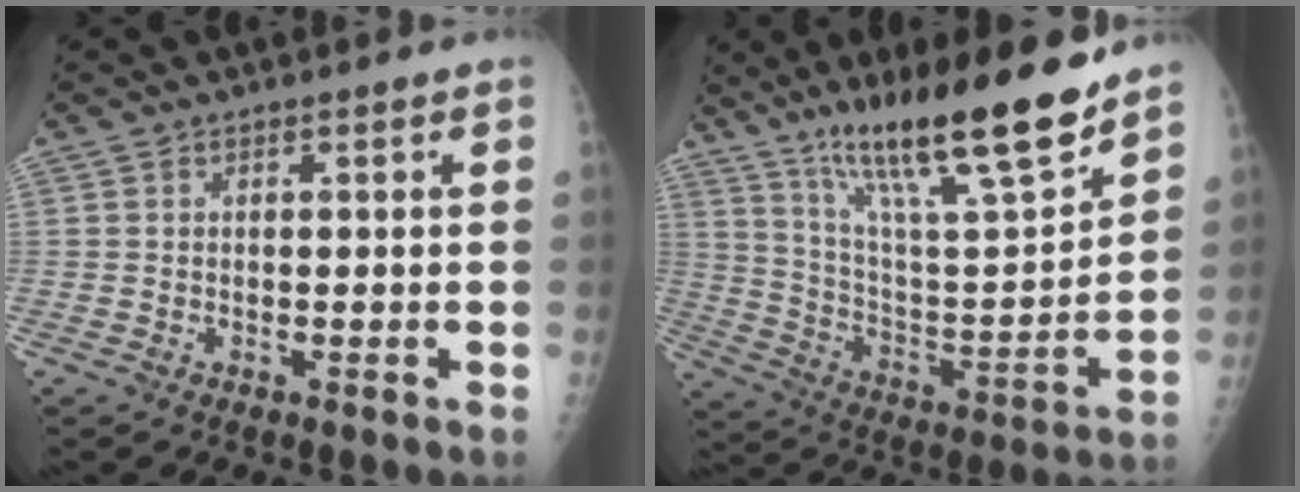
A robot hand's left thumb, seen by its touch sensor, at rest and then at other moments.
{"total": 23.0, "force": [16.5, 3.7, 15.6], "torque": [-0.238, -0.079, 0.286]}